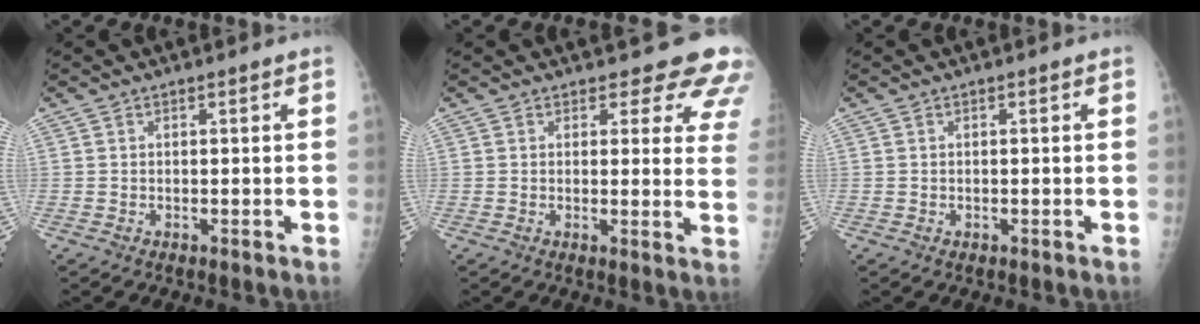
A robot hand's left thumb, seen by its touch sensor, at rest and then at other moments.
{"total": 10.4, "force": [8.8, 4.3, 3.5], "torque": [0.014, -0.047, 0.067]}
{"total": 0.6, "force": [-0.2, 0.5, 0.3], "torque": [0.001, 0.002, -0.005]}